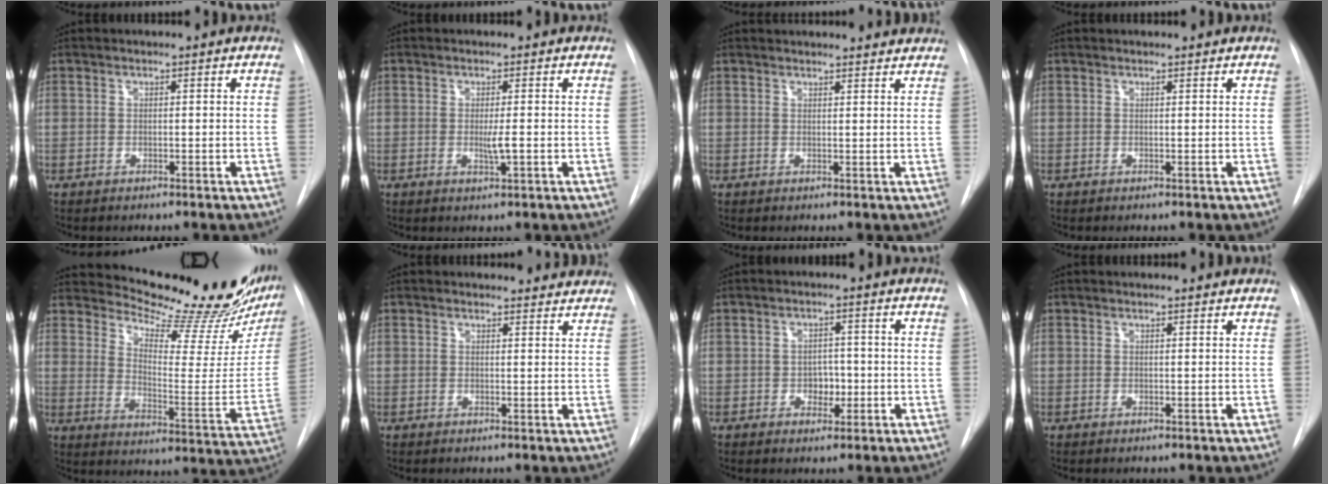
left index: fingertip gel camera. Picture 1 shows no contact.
{"total": 2.0, "force": [-0.2, -0.1, 2.0], "torque": [-0.037, -0.006, -0.004]}
{"total": 10.1, "force": [9.8, 1.5, 2.3], "torque": [-0.019, 0.021, 0.107]}
{"total": 1.7, "force": [1.6, 0.1, 0.2], "torque": [-0.007, 0.010, 0.022]}
{"total": 23.6, "force": [21.2, 3.4, 9.9], "torque": [-0.145, -0.101, 0.271]}
{"total": 5.2, "force": [5.1, 1.2, 0.3], "torque": [0.005, 0.000, 0.041]}
{"total": 2.9, "force": [-0.6, 2.1, 1.8], "torque": [-0.019, 0.005, -0.005]}
{"total": 2.6, "force": [2.6, 0.1, 0.4], "torque": [-0.008, 0.012, 0.027]}